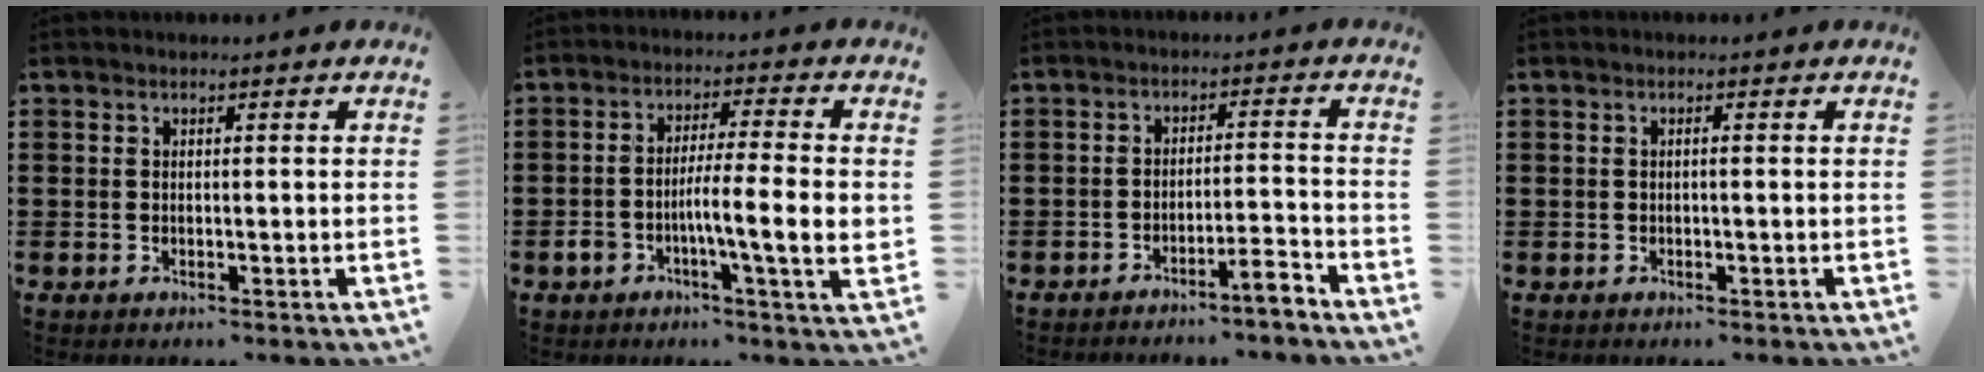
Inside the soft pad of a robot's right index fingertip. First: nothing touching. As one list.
[{"total": 8.2, "force": [-1.9, 1.1, 7.9], "torque": [-0.140, 0.001, -0.034]}, {"total": 4.0, "force": [-3.6, 0.1, 1.9], "torque": [-0.033, 0.000, -0.070]}, {"total": 0.5, "force": [-0.2, -0.1, 0.5], "torque": [-0.007, -0.004, -0.003]}]